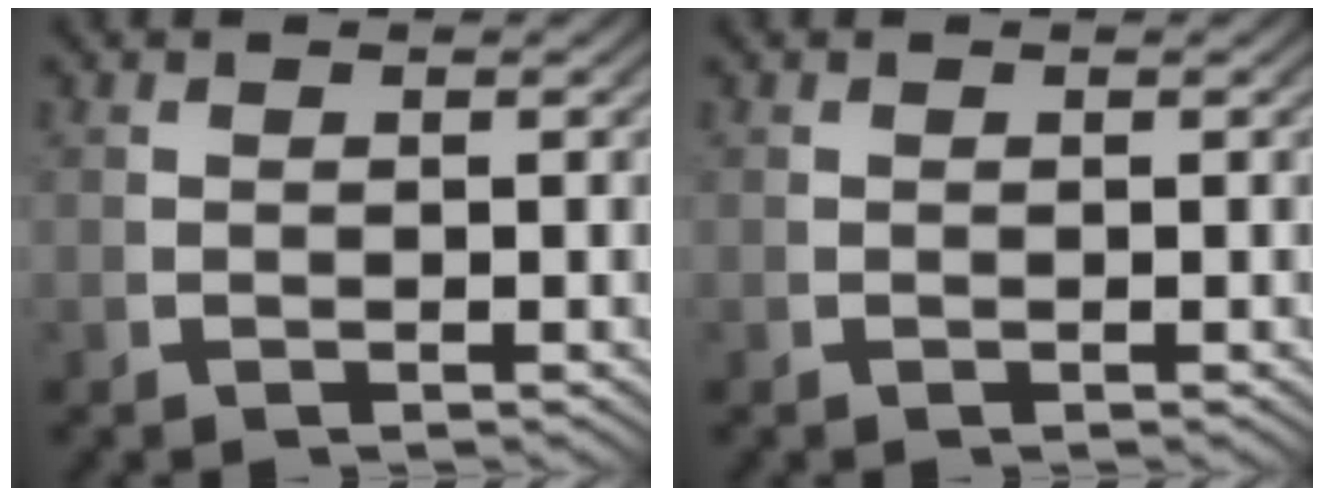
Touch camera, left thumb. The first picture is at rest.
{"total": 0.0}